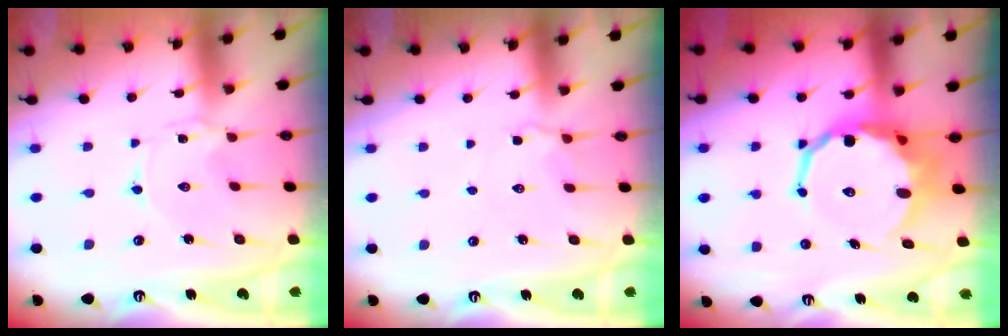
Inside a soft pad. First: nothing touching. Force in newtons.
{"total": 2.6, "press": 2.5, "slide": 0.7}
{"total": 12.1, "press": 11.7, "slide": 2.9}